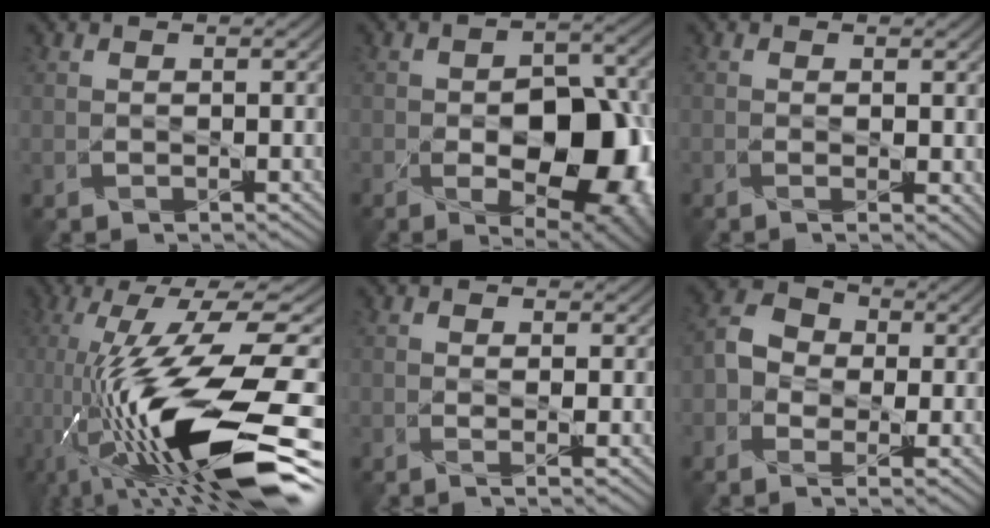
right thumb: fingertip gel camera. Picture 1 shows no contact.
{"total": 13.5, "force": [-3.4, 7.5, 10.7], "torque": [-0.135, -0.022, -0.038]}
{"total": 0.7, "force": [0.1, 0.1, 0.7], "torque": [-0.006, 0.001, -0.001]}
{"total": 19.3, "force": [-6.8, 5.0, 17.4], "torque": [-0.323, 0.009, -0.124]}
{"total": 1.0, "force": [-0.3, -0.3, 0.9], "torque": [-0.013, 0.005, -0.010]}
{"total": 5.3, "force": [-1.2, 4.1, 3.2], "torque": [-0.057, 0.011, -0.041]}